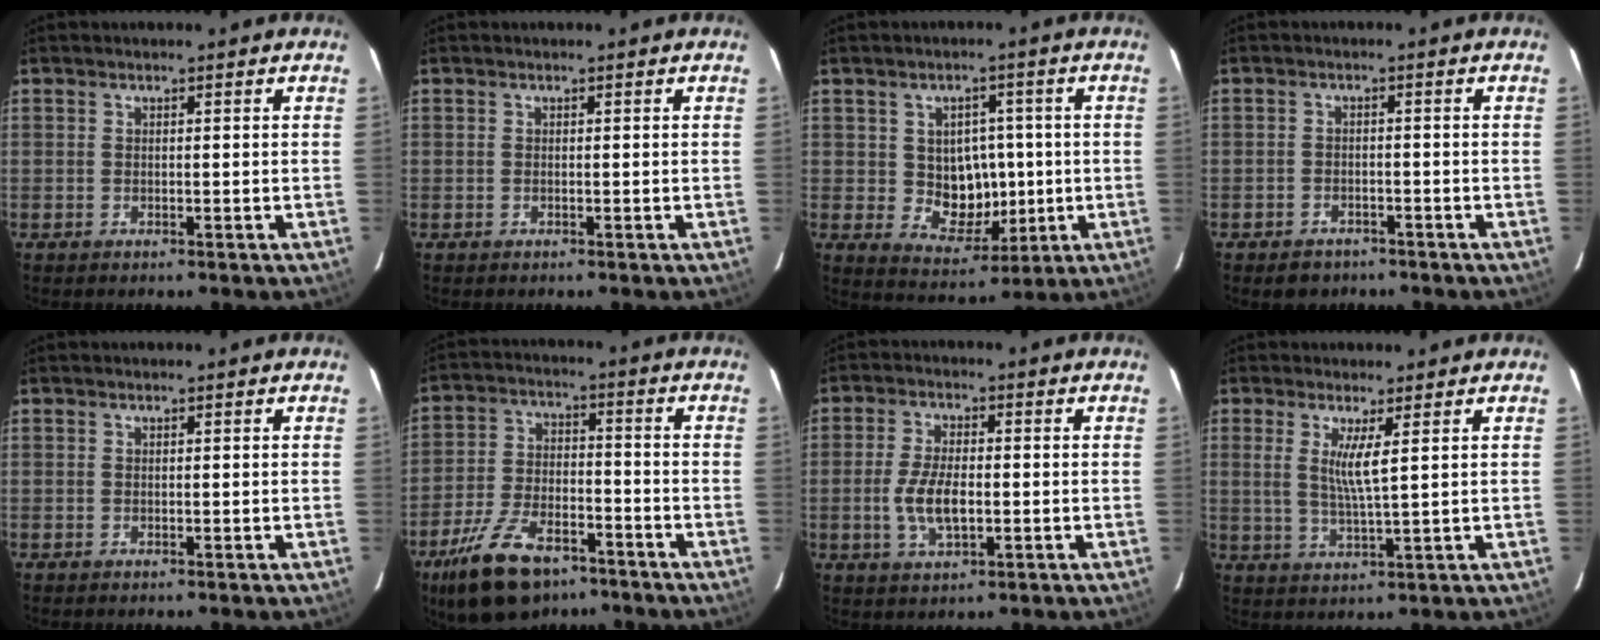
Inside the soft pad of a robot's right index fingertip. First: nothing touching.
{"total": 0.0}
{"total": 8.3, "force": [-0.1, 7.1, 4.4], "torque": [-0.080, 0.003, 0.015]}
{"total": 3.9, "force": [-2.8, 2.6, 0.7], "torque": [-0.023, 0.006, -0.039]}
{"total": 0.0}
{"total": 15.5, "force": [-10.4, 7.4, 8.8], "torque": [-0.192, -0.013, -0.178]}
{"total": 7.2, "force": [-1.4, 3.1, 6.4], "torque": [-0.134, -0.003, -0.024]}
{"total": 5.1, "force": [1.7, -0.1, 4.8], "torque": [-0.094, -0.011, 0.032]}